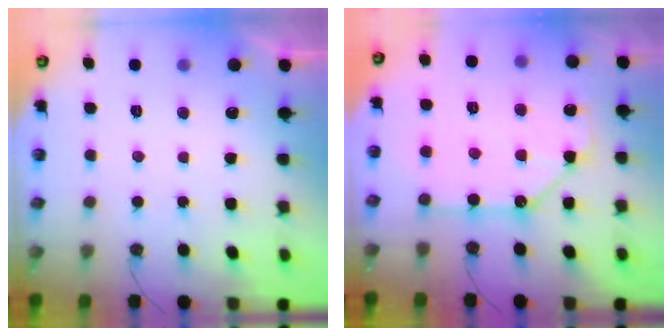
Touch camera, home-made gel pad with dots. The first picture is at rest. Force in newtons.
{"total": 13.0, "press": 12.9, "slide": 1.5}